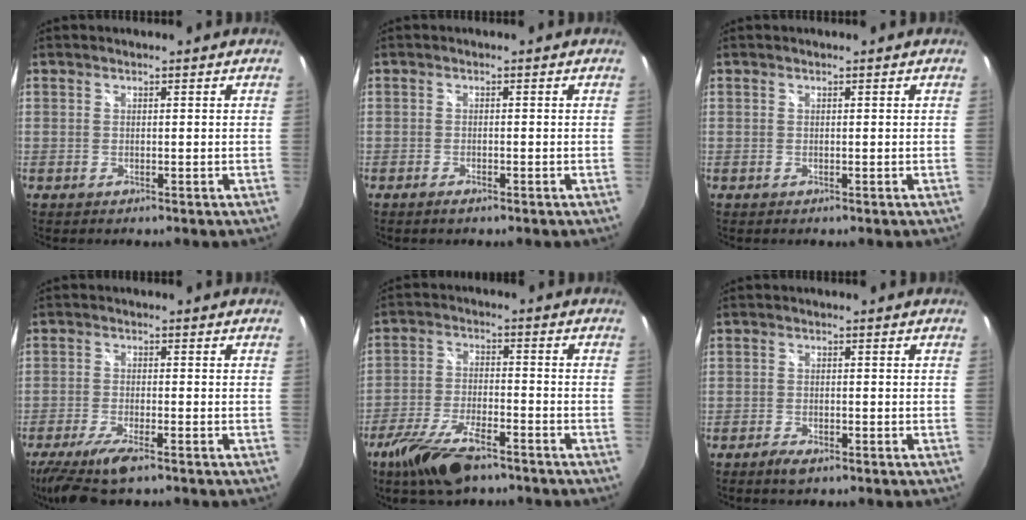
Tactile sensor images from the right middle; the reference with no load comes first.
{"total": 1.5, "force": [-1.2, 0.4, 0.9], "torque": [-0.019, -0.005, -0.023]}
{"total": 0.0}
{"total": 9.7, "force": [-7.0, 2.1, 6.4], "torque": [-0.149, -0.033, -0.129]}
{"total": 12.5, "force": [-9.0, 4.4, 7.5], "torque": [-0.171, -0.024, -0.166]}
{"total": 2.9, "force": [-2.1, 1.0, 1.7], "torque": [-0.041, -0.007, -0.041]}